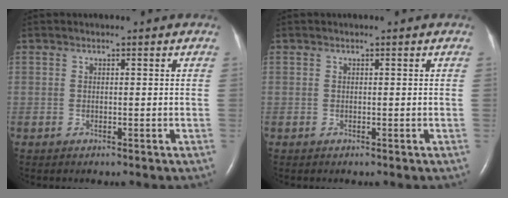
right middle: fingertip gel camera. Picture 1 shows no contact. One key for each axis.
{"total": 0.0}